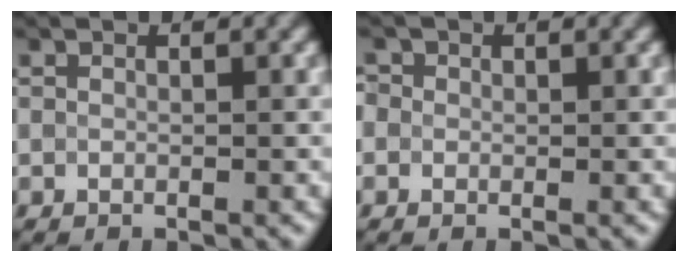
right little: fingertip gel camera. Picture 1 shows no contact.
{"total": 1.2, "force": [0.4, 1.1, 0.3], "torque": [-0.003, 0.005, -0.008]}